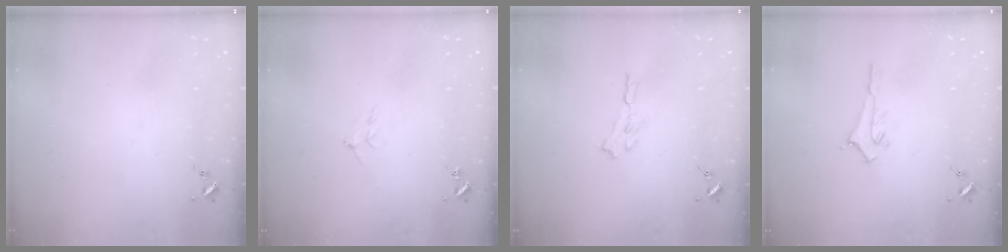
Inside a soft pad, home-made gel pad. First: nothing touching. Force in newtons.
{"total": 5.0, "press": 5.0, "slide": 0.9}
{"total": 3.8, "press": 3.8, "slide": 0.3}
{"total": 2.9, "press": 2.8, "slide": 0.4}